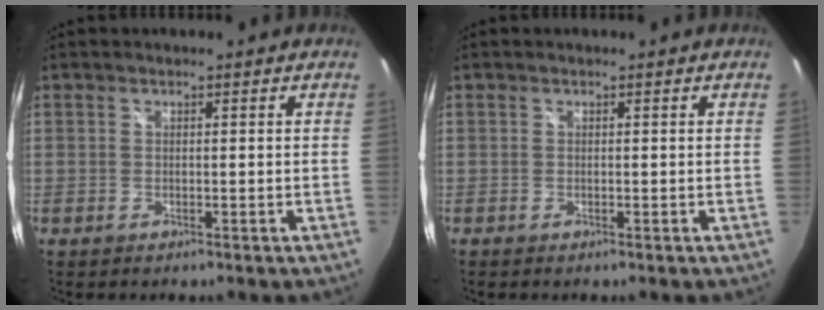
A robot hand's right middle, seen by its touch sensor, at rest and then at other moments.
{"total": 0.0}